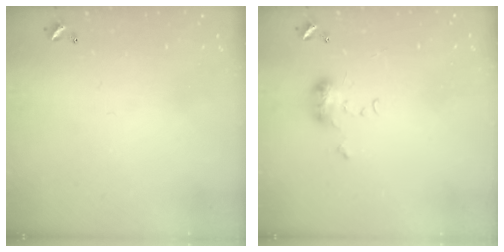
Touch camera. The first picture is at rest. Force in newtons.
{"total": 6.2, "press": 6.2, "slide": 0.7}